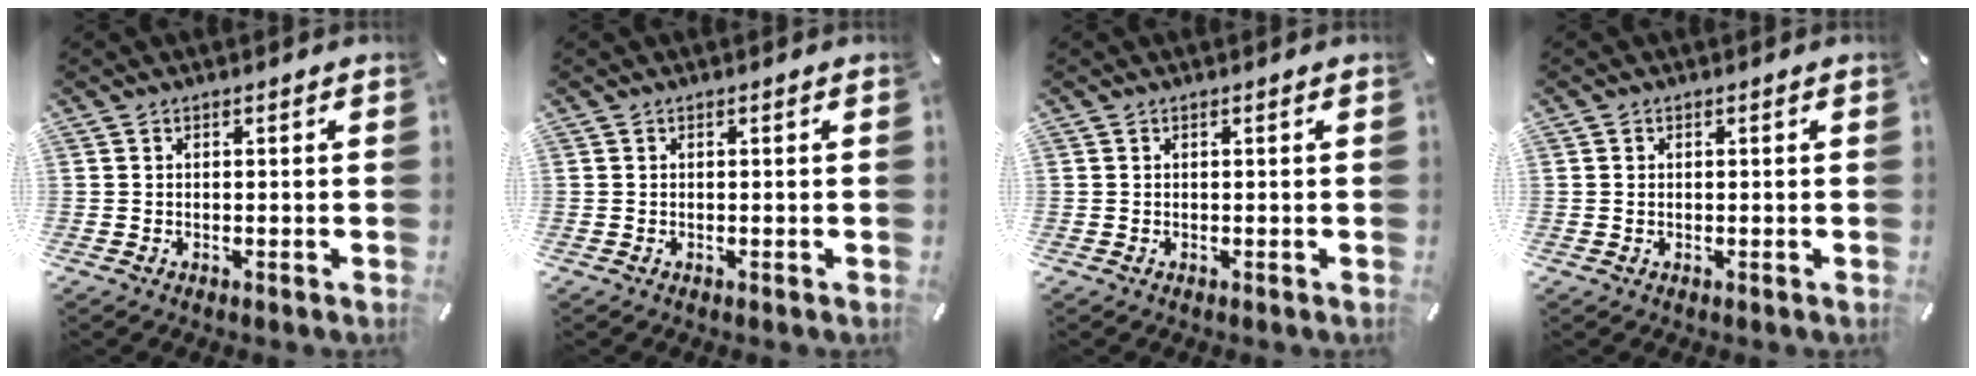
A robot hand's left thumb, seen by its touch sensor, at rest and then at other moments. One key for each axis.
{"total": 0.0}
{"total": 0.0}
{"total": 0.7, "fx": 0.0, "fy": 0.5, "fz": 0.4, "tx": -0.010, "ty": 0.003, "tz": -0.001}